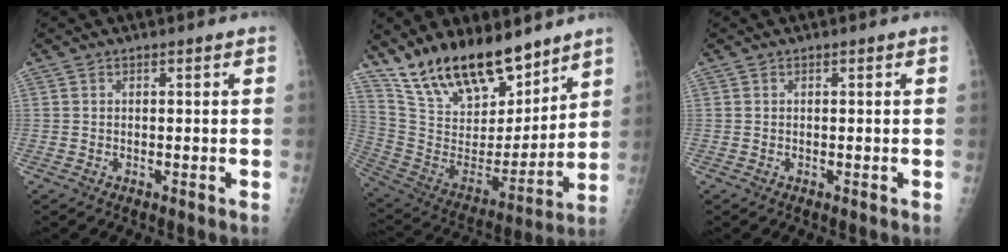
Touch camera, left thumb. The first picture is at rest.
{"total": 21.4, "force": [16.5, 8.6, 10.5], "torque": [-0.152, -0.087, 0.301]}
{"total": 0.0}